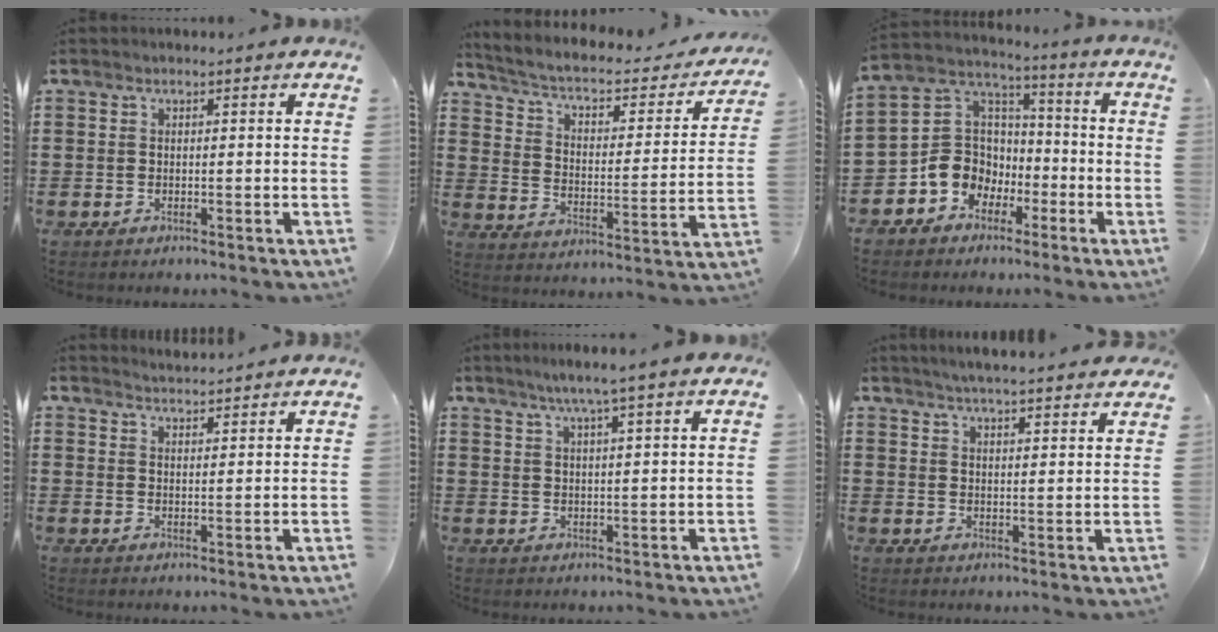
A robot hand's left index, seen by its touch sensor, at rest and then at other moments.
{"total": 3.6, "force": [2.4, 1.3, 2.4], "torque": [-0.061, -0.022, 0.031]}
{"total": 7.9, "force": [-3.3, 7.1, 1.2], "torque": [-0.066, 0.005, -0.067]}
{"total": 2.8, "force": [2.8, -0.4, -0.1], "torque": [-0.006, -0.011, 0.052]}
{"total": 4.2, "force": [3.1, -0.6, 2.7], "torque": [-0.060, -0.006, 0.052]}
{"total": 4.0, "force": [3.9, -0.5, 0.9], "torque": [-0.031, -0.018, 0.068]}